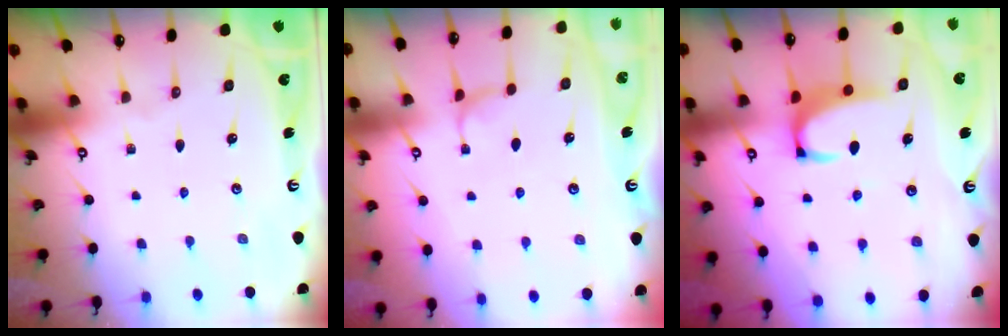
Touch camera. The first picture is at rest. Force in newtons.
{"total": 1.9, "press": 1.8, "slide": 0.5}
{"total": 3.0, "press": 2.8, "slide": 1.0}